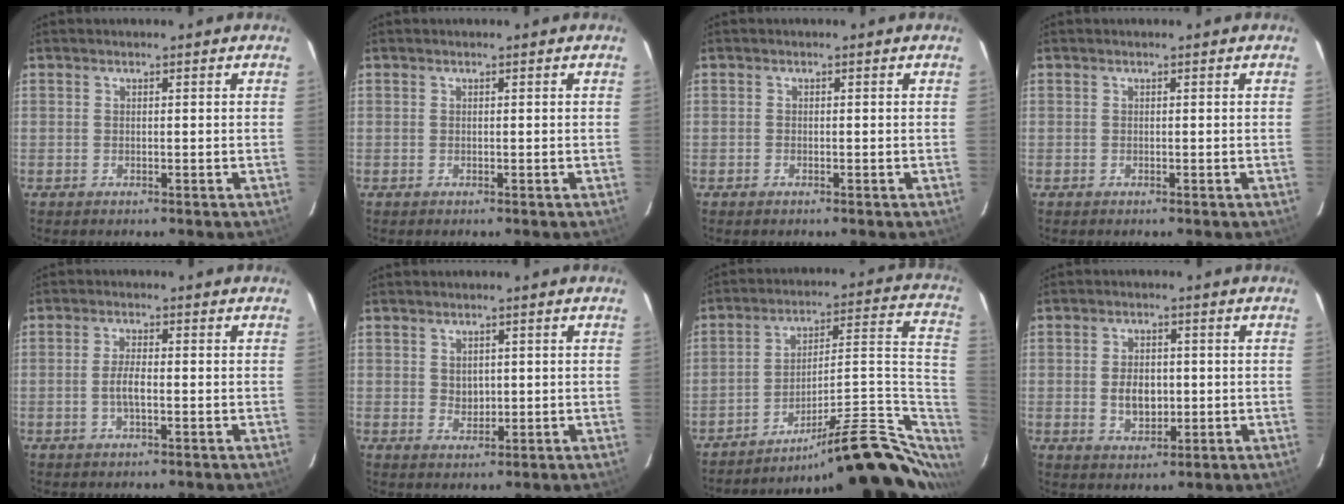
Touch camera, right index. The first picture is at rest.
{"total": 0.0}
{"total": 0.5, "force": [-0.4, 0.3, 0.1], "torque": [-0.003, 0.000, -0.010]}
{"total": 0.0}
{"total": 3.0, "force": [-0.8, 0.7, 2.7], "torque": [-0.056, -0.001, -0.015]}
{"total": 2.3, "force": [0.5, 2.1, 1.0], "torque": [-0.013, 0.001, 0.013]}
{"total": 22.1, "force": [-12.5, 5.6, 17.3], "torque": [-0.222, 0.024, -0.180]}
{"total": 5.5, "force": [-0.5, 3.8, 4.0], "torque": [-0.074, -0.001, -0.001]}